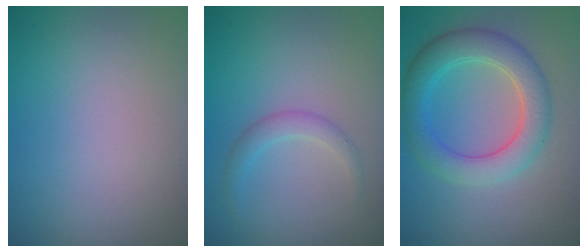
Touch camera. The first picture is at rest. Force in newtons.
{"total": 1.5, "press": 1.5, "slide": 0.1}
{"total": 5.1, "press": 5.1, "slide": 0.2}